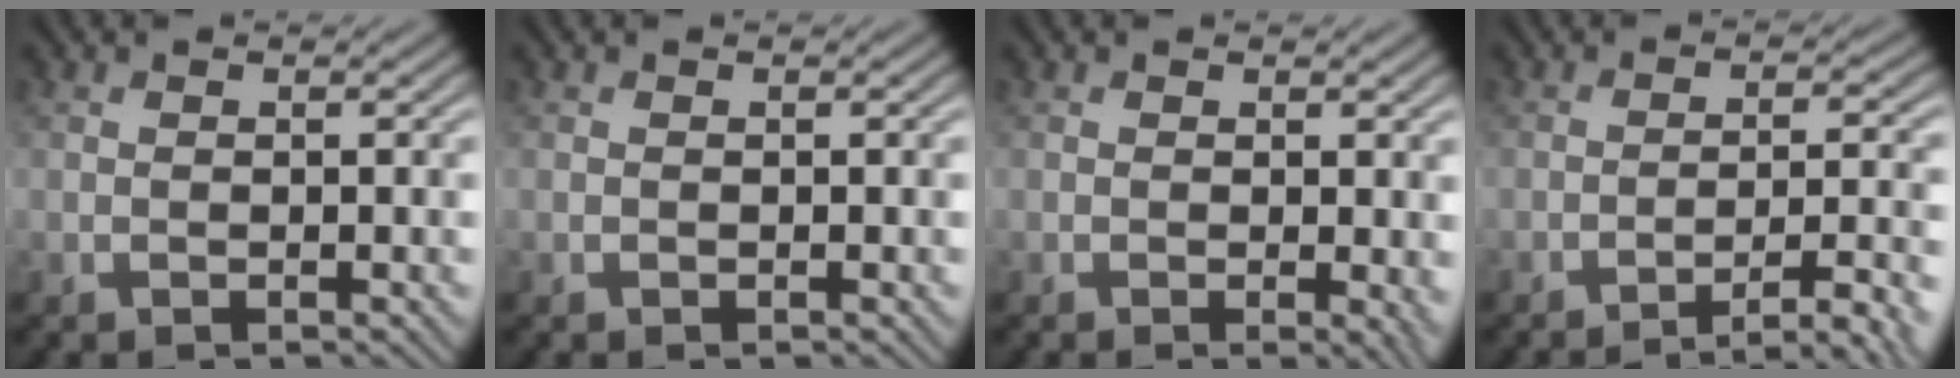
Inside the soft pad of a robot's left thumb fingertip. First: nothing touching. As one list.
[{"total": 0.0}, {"total": 1.9, "force": [0.0, 0.4, 1.9], "torque": [-0.026, -0.004, -0.003]}, {"total": 7.1, "force": [-4.9, 1.2, 5.0], "torque": [-0.073, 0.012, -0.071]}]